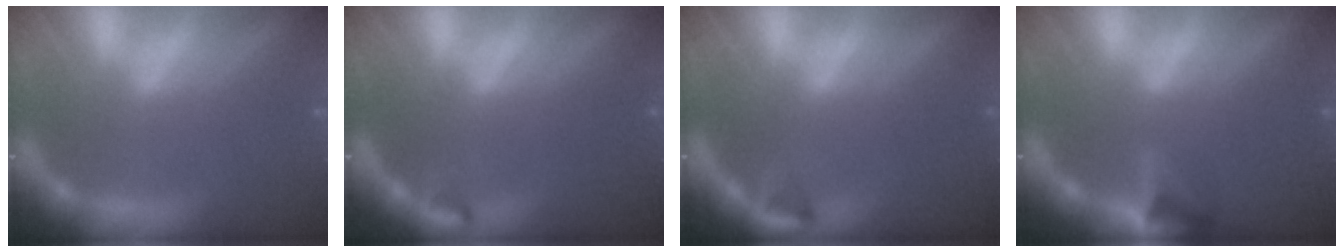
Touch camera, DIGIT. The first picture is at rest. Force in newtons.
{"total": 0.9}
{"total": 1.5}
{"total": 2.9}